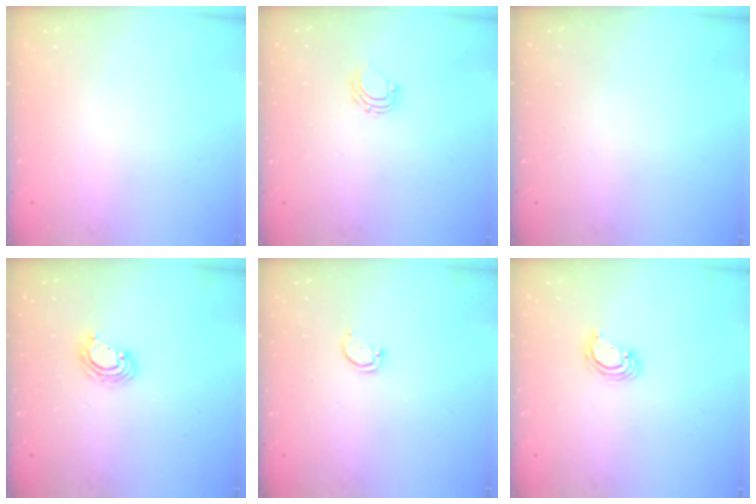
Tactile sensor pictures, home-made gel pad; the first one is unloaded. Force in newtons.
{"total": 5.2, "press": 5.2, "slide": 0.4}
{"total": 0.0}
{"total": 4.6, "press": 4.6, "slide": 0.2}
{"total": 1.8, "press": 1.8, "slide": 0.1}
{"total": 3.0, "press": 3.0, "slide": 0.3}